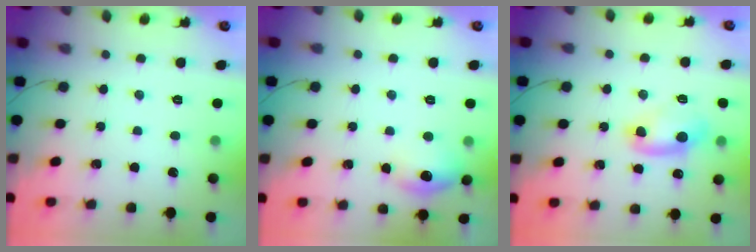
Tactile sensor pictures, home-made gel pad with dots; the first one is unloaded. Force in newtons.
{"total": 9.6, "press": 9.3, "slide": 2.4}
{"total": 6.8, "press": 6.7, "slide": 1.3}